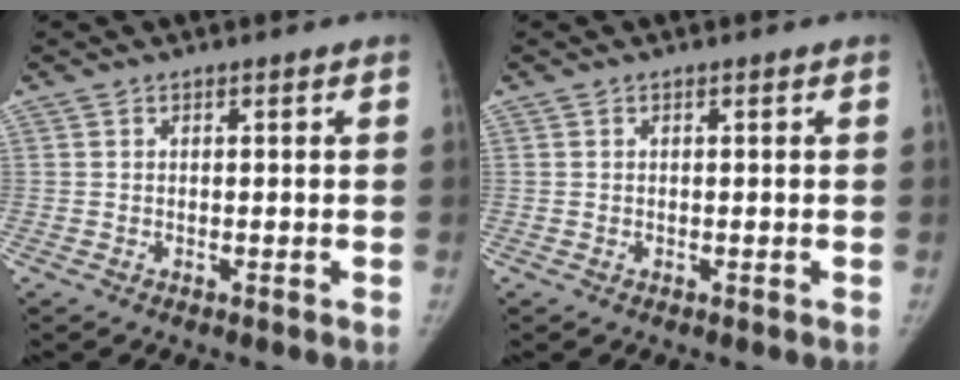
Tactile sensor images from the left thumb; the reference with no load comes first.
{"total": 0.0}